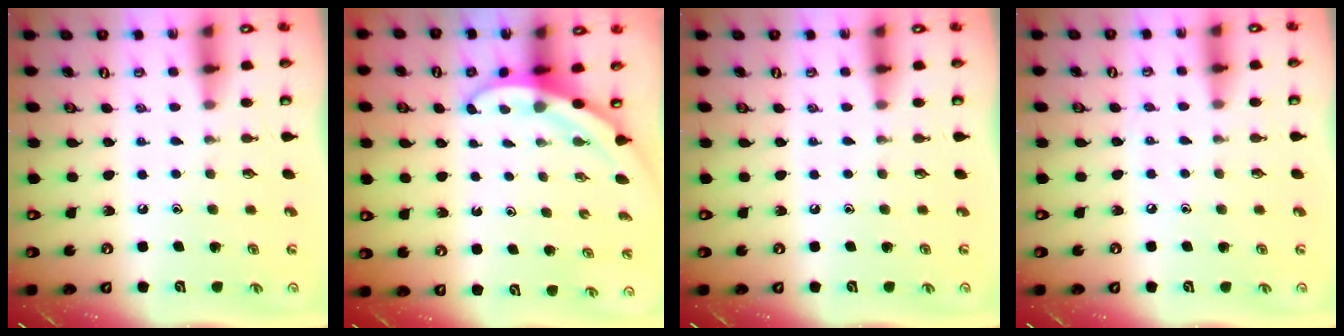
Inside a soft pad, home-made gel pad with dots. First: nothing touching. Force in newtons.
{"total": 3.6, "press": 3.6, "slide": 0.2}
{"total": 0.0}
{"total": 3.0, "press": 3.0, "slide": 0.4}